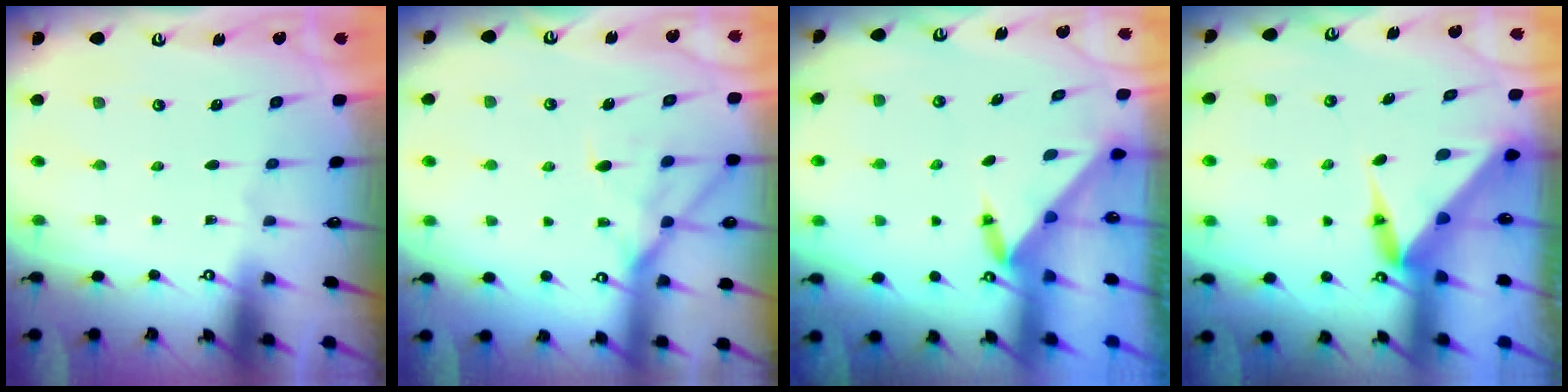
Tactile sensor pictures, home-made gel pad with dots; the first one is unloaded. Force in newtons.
{"total": 12.7, "press": 12.7, "slide": 1.1}
{"total": 3.6, "press": 3.6, "slide": 0.3}
{"total": 4.7, "press": 4.7, "slide": 0.2}